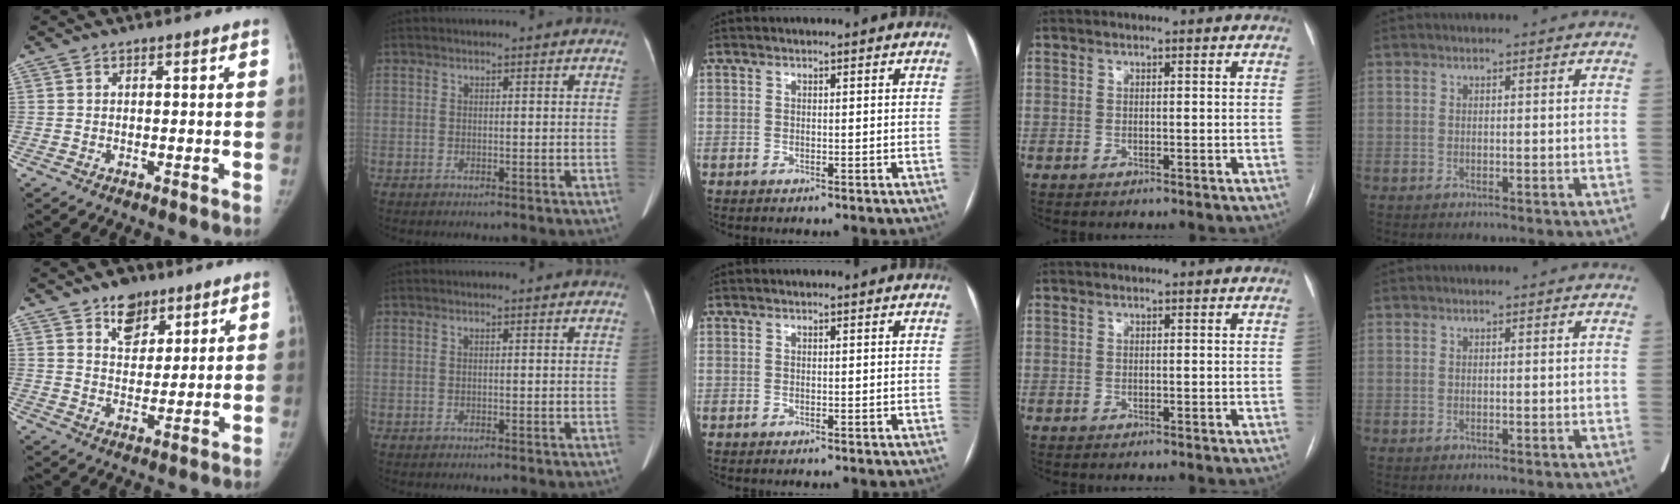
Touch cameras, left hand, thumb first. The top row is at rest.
{"thumb": {"total": 7.3, "force": [4.8, 4.6, 3.1], "torque": [-0.019, -0.030, 0.082]}}